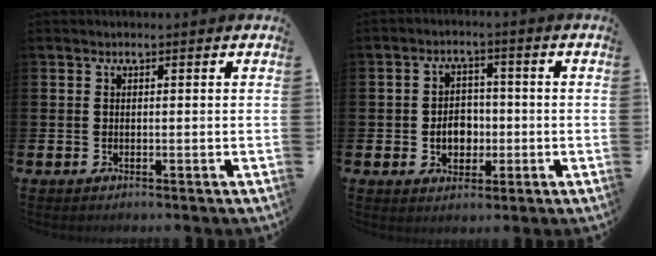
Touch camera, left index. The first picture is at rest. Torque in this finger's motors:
{"motor_torque": [0.17, -0.09, 0.13, 0.09]}